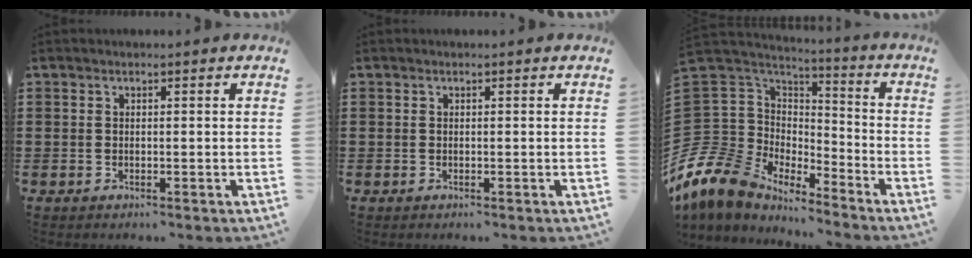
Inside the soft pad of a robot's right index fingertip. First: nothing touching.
{"total": 0.0}
{"total": 10.6, "force": [-7.3, 7.4, 2.1], "torque": [-0.110, -0.016, -0.146]}